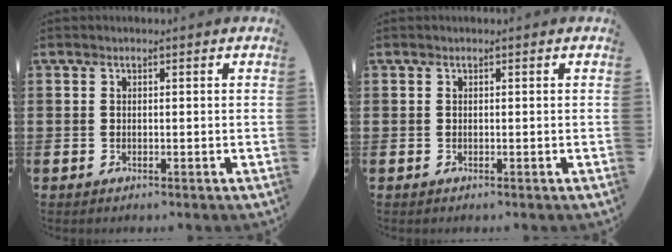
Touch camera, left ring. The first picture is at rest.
{"total": 0.0}